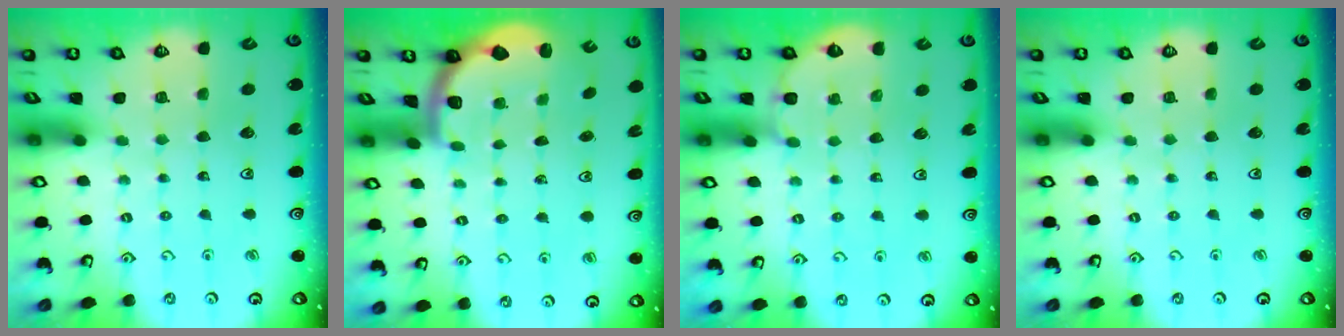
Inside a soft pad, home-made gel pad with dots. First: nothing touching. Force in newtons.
{"total": 2.0, "press": 1.9, "slide": 0.5}
{"total": 4.5, "press": 4.5, "slide": 0.3}
{"total": 0.0}